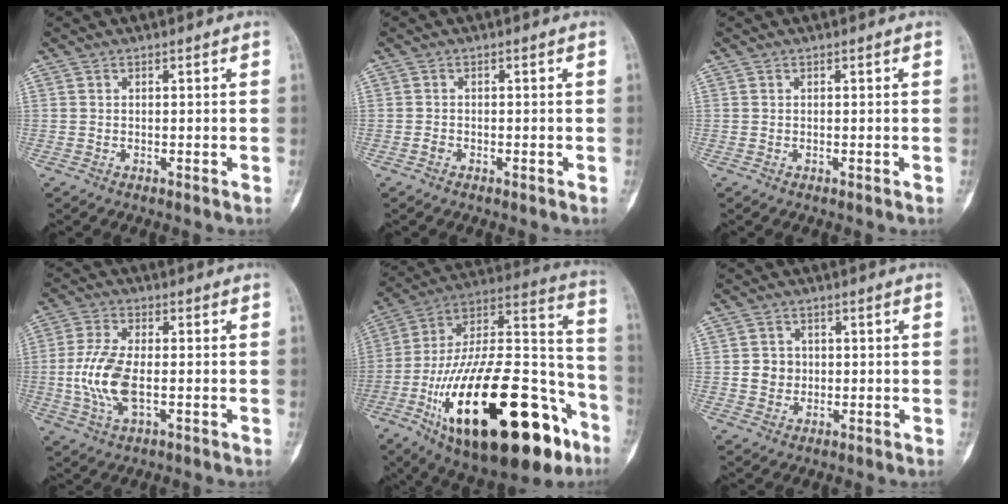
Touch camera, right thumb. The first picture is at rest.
{"total": 0.7, "force": [-0.5, 0.4, 0.3], "torque": [-0.006, 0.001, -0.014]}
{"total": 0.0}
{"total": 10.2, "force": [-1.3, 5.0, 8.9], "torque": [-0.195, 0.003, -0.025]}
{"total": 40.6, "force": [-17.7, 16.9, 32.4], "torque": [-0.507, 0.062, -0.277]}
{"total": 3.9, "force": [0.1, 3.6, 1.4], "torque": [-0.004, 0.006, 0.002]}